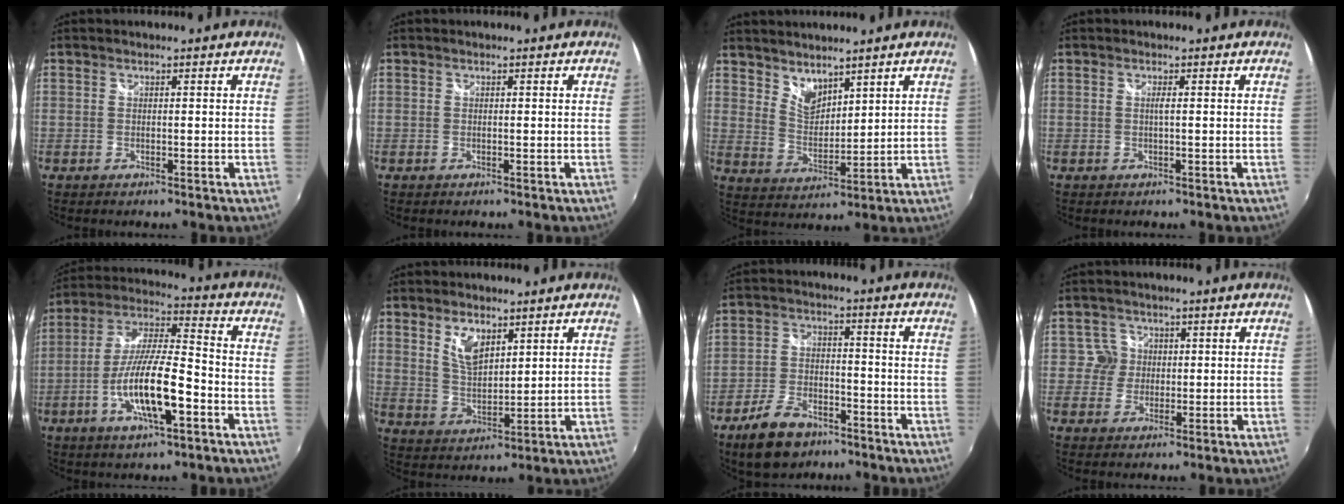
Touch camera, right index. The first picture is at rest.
{"total": 0.0}
{"total": 6.0, "force": [5.0, 2.6, 2.1], "torque": [-0.026, -0.002, 0.096]}
{"total": 0.8, "force": [-0.1, -0.3, 0.8], "torque": [-0.013, 0.000, -0.003]}
{"total": 14.5, "force": [-5.6, 3.1, 13.0], "torque": [-0.259, -0.006, -0.106]}
{"total": 6.4, "force": [3.5, 3.2, 4.3], "torque": [-0.077, -0.001, 0.068]}
{"total": 9.9, "force": [-6.9, 5.2, 4.9], "torque": [-0.120, 0.003, -0.121]}
{"total": 3.0, "force": [0.4, 3.0, -0.3], "torque": [0.017, 0.013, 0.003]}